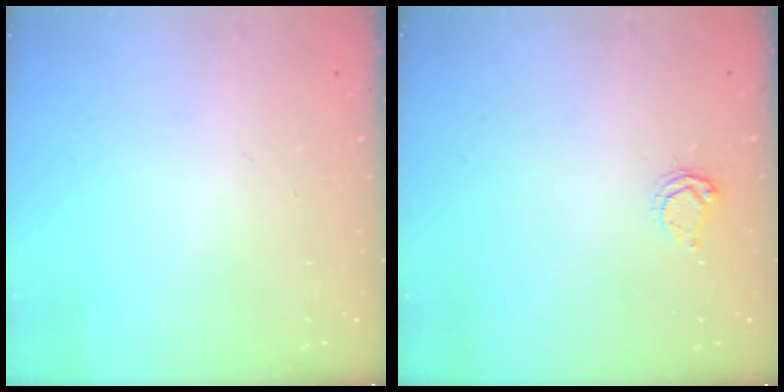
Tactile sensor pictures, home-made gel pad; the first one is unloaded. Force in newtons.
{"total": 3.8, "press": 3.8, "slide": 0.5}